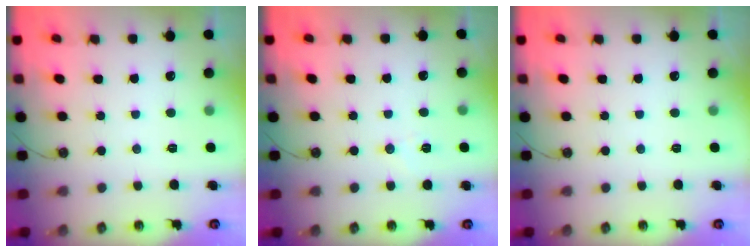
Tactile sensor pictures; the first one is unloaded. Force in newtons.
{"total": 4.4, "press": 3.9, "slide": 2.0}
{"total": 0.0}